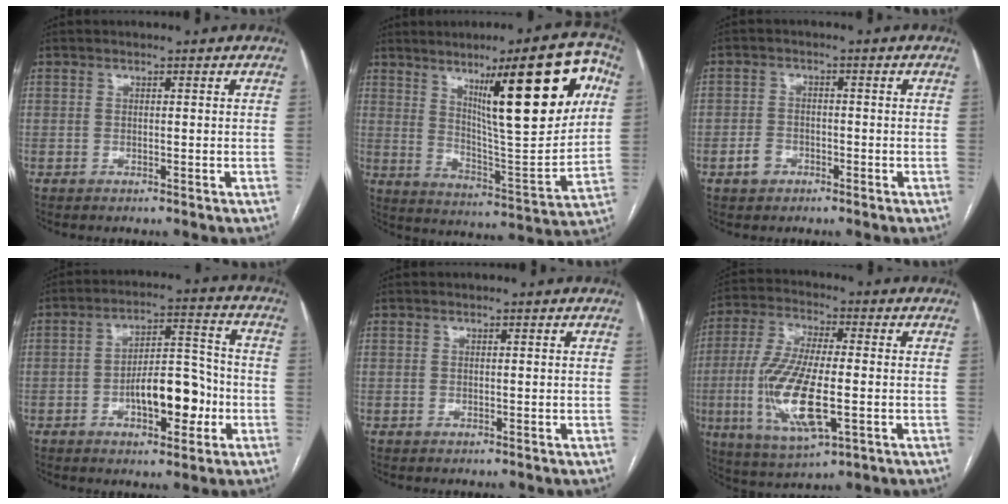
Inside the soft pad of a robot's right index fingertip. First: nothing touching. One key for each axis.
{"total": 21.9, "fx": 9.0, "fy": 3.1, "fz": 19.7, "tx": -0.262, "ty": 0.002, "tz": 0.135}
{"total": 3.1, "fx": -1.6, "fy": 2.5, "fz": 1.0, "tx": -0.015, "ty": 0.009, "tz": -0.024}
{"total": 10.5, "fx": -3.2, "fy": 4.1, "fz": 9.1, "tx": -0.143, "ty": 0.022, "tz": -0.049}
{"total": 0.0}
{"total": 14.8, "fx": -3.1, "fy": 3.9, "fz": 13.9, "tx": -0.294, "ty": -0.015, "tz": -0.053}